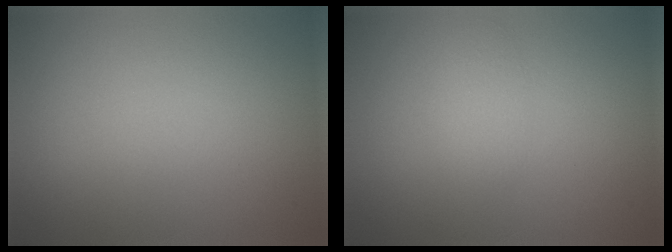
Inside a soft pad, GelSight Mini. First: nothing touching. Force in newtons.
{"total": 1.2, "press": 1.2, "slide": 0.1}